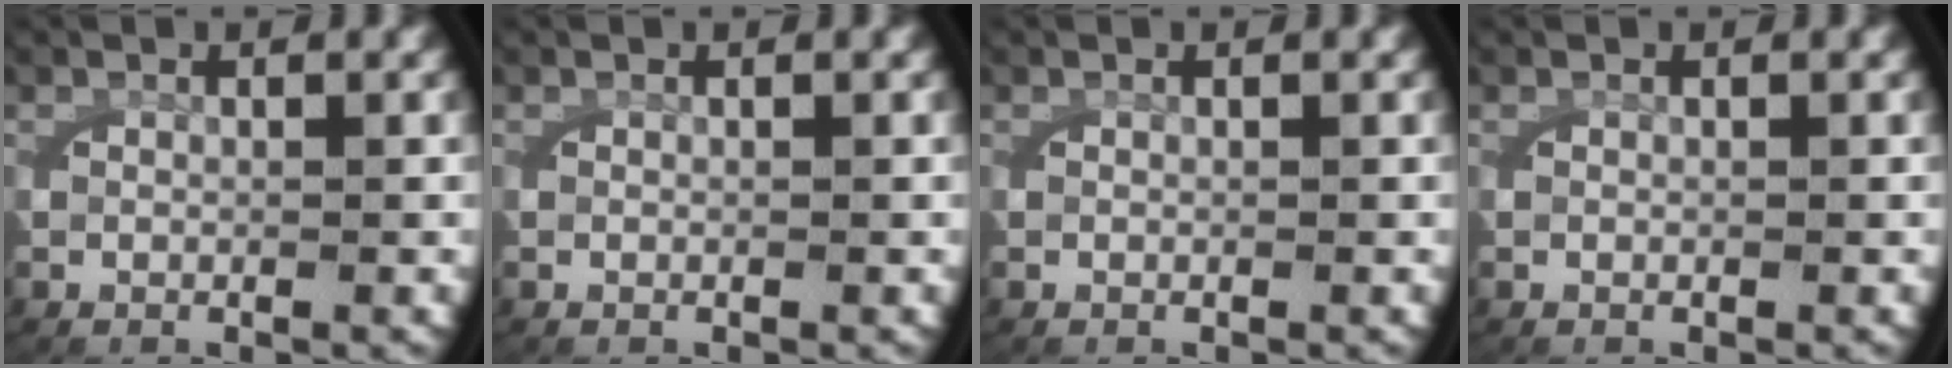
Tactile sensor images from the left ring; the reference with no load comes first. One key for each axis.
{"total": 0.0}
{"total": 0.0}
{"total": 0.0}